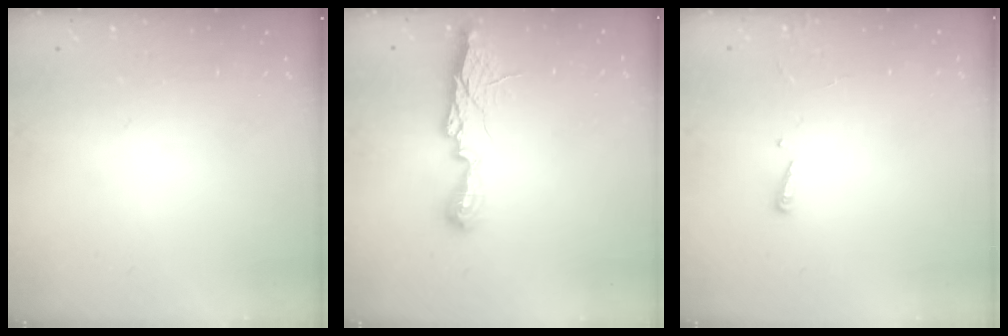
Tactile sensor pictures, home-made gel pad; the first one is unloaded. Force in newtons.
{"total": 10.7, "press": 10.7, "slide": 0.3}
{"total": 2.4, "press": 2.4, "slide": 0.2}